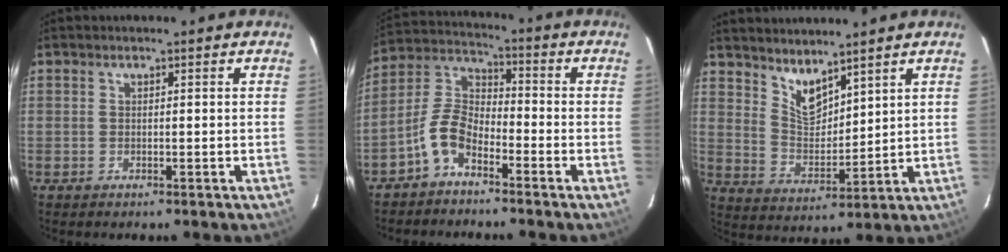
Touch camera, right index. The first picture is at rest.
{"total": 7.5, "force": [-4.7, 3.6, 4.5], "torque": [-0.102, 0.017, -0.101]}
{"total": 7.2, "force": [5.8, 2.5, 3.4], "torque": [-0.056, -0.006, 0.116]}